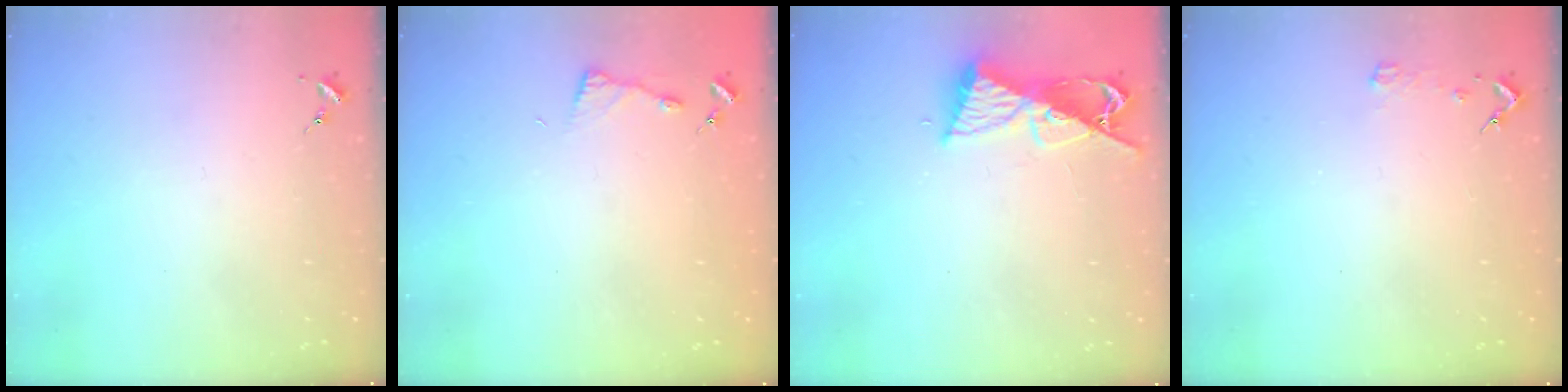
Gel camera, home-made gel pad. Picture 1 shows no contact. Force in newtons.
{"total": 4.2, "press": 4.2, "slide": 0.5}
{"total": 10.8, "press": 10.7, "slide": 1.1}
{"total": 2.3, "press": 2.3, "slide": 0.3}